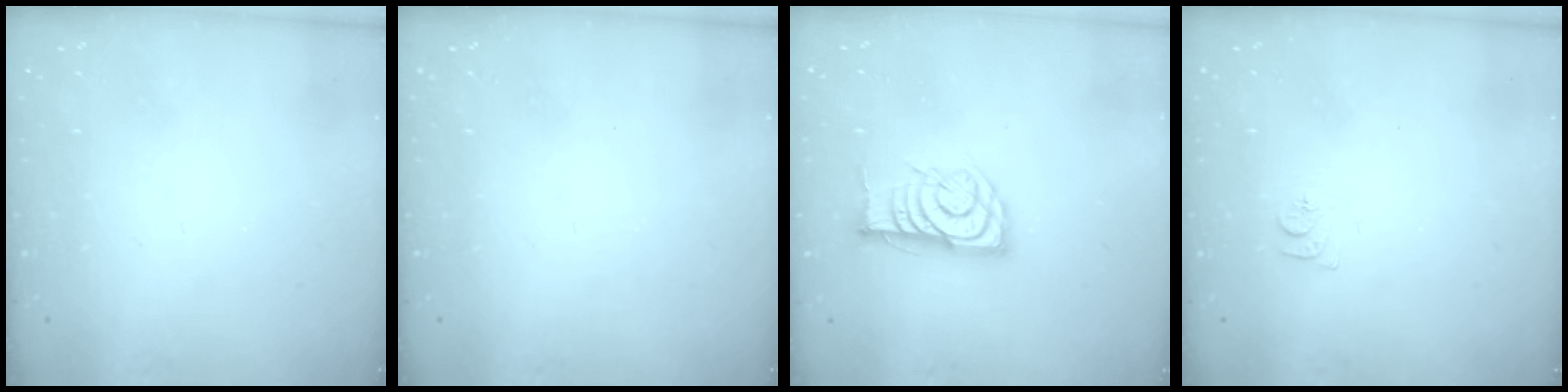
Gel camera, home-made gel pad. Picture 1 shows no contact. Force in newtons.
{"total": 0.0}
{"total": 12.2, "press": 12.2, "slide": 0.8}
{"total": 5.8, "press": 5.7, "slide": 0.4}